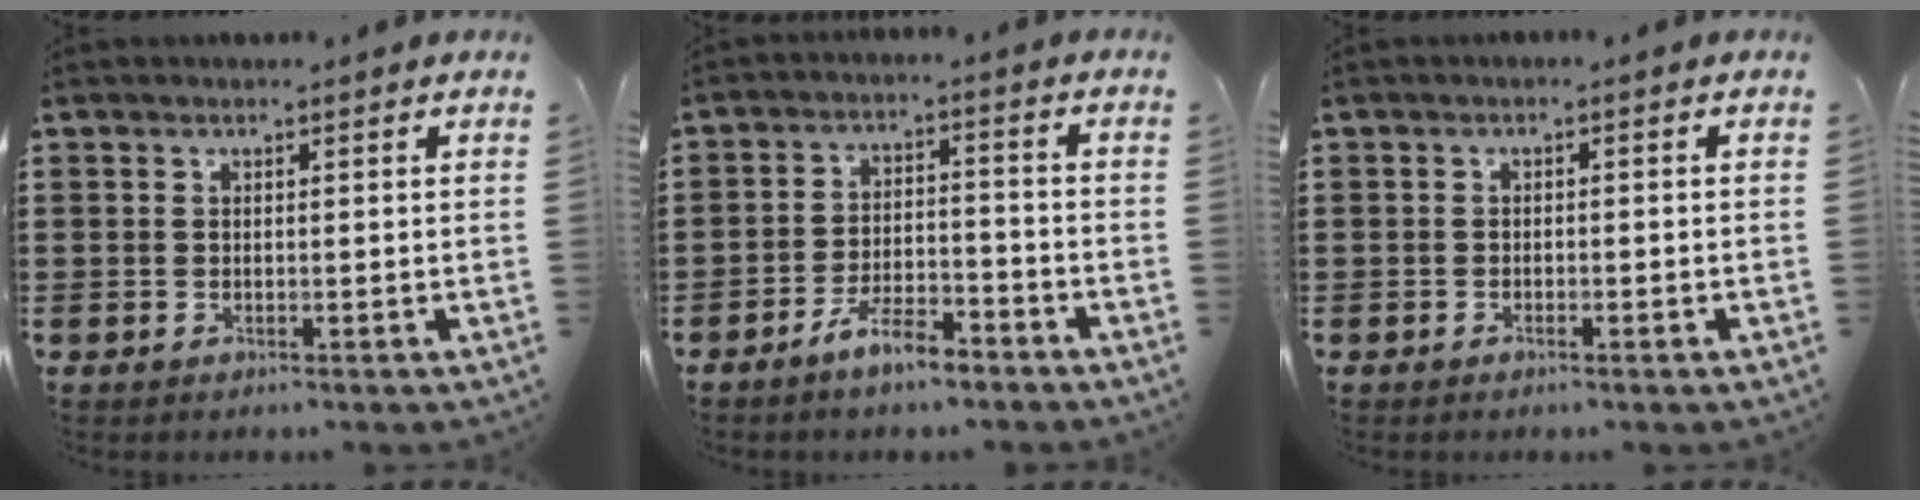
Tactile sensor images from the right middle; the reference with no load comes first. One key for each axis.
{"total": 6.0, "fx": -4.8, "fy": 1.4, "fz": 3.2, "tx": -0.066, "ty": 0.005, "tz": -0.093}
{"total": 0.7, "fx": -0.5, "fy": 0.1, "fz": 0.5, "tx": -0.011, "ty": -0.003, "tz": -0.008}